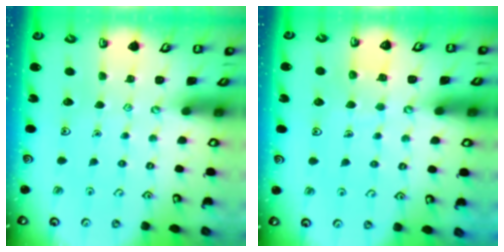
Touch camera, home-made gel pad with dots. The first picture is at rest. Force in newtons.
{"total": 6.3, "press": 6.3, "slide": 0.4}